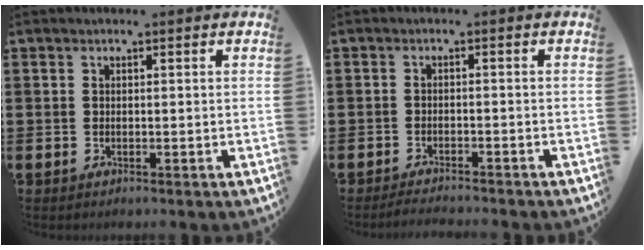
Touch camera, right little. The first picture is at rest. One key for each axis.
{"total": 1.4, "fx": -1.4, "fy": -0.2, "fz": 0.0, "tx": 0.001, "ty": 0.000, "tz": -0.026}